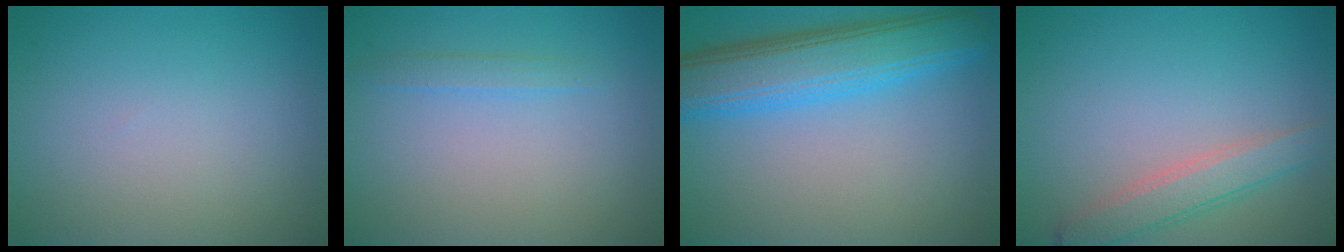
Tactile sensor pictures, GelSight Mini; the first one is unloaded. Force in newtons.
{"total": 1.1, "press": 1.1, "slide": 0.0}
{"total": 7.5, "press": 7.5, "slide": 0.2}
{"total": 2.9, "press": 2.9, "slide": 0.1}